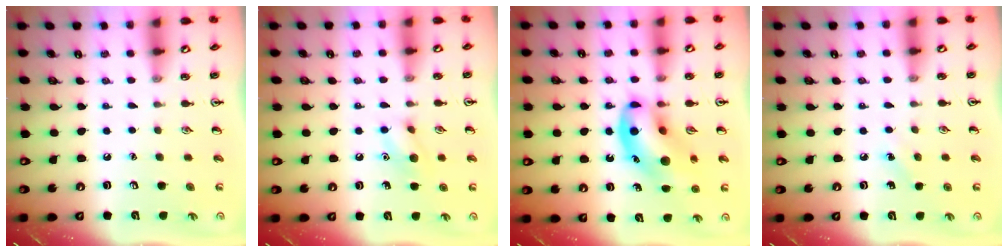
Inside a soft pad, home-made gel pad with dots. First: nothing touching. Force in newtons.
{"total": 8.3, "press": 8.2, "slide": 1.4}
{"total": 14.9, "press": 14.4, "slide": 3.8}
{"total": 5.2, "press": 4.9, "slide": 1.7}